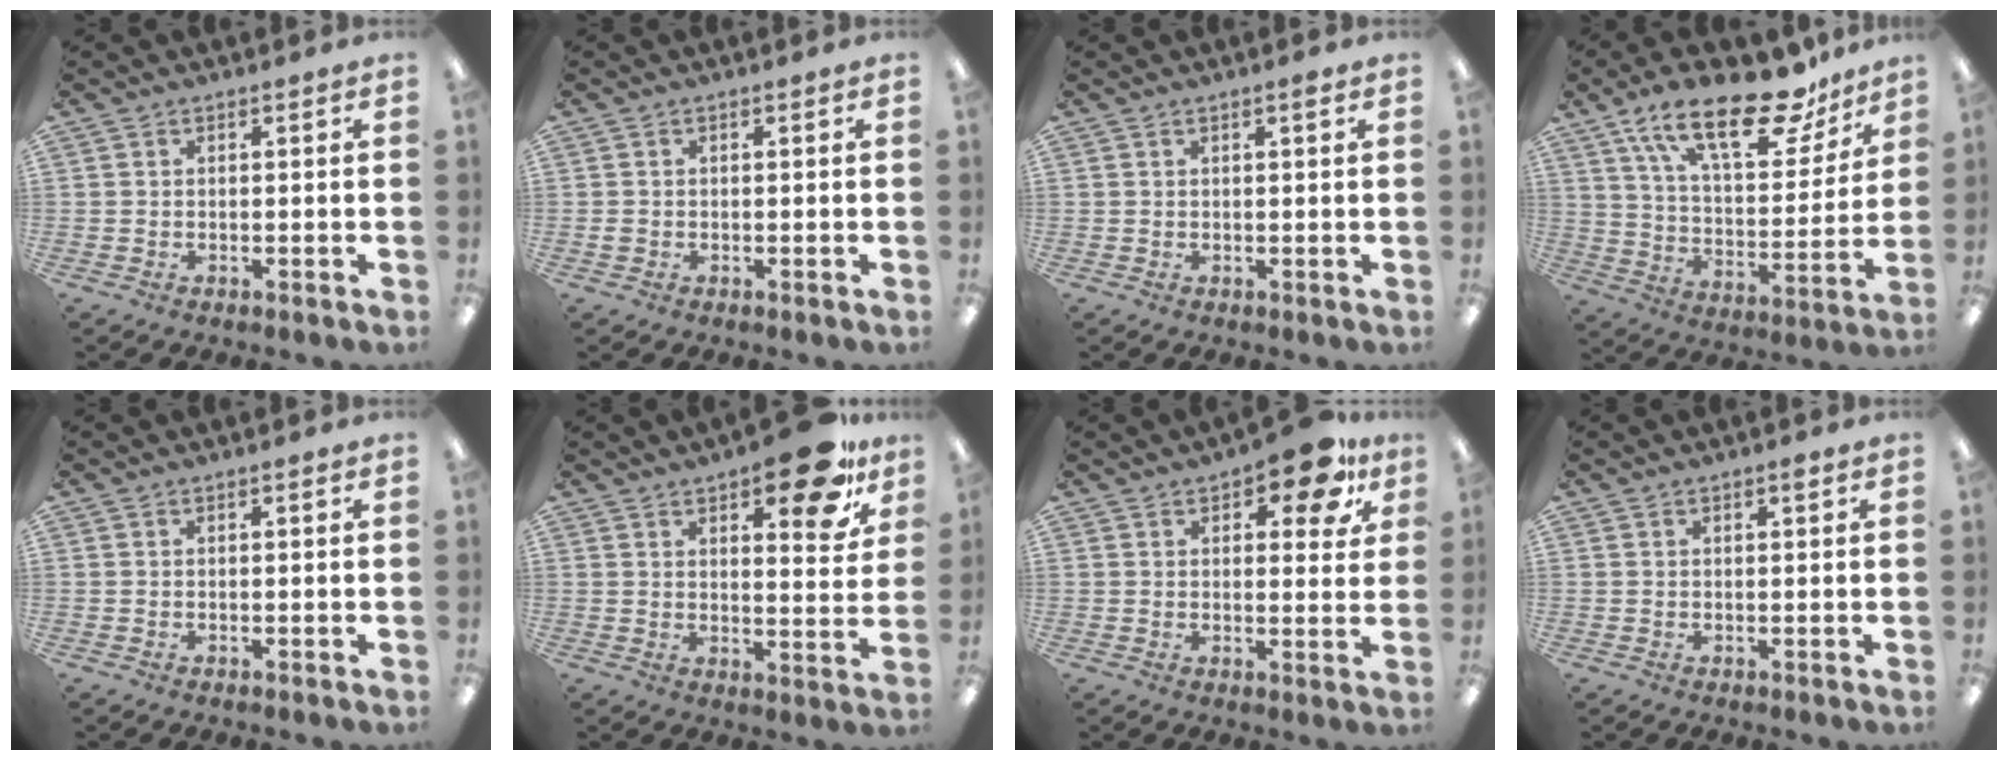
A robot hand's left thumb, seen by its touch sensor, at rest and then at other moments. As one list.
[{"total": 0.7, "force": [-0.1, 0.6, 0.3], "torque": [-0.005, 0.004, -0.004]}, {"total": 1.4, "force": [0.9, 0.2, 1.0], "torque": [-0.014, -0.001, 0.012]}, {"total": 23.4, "force": [15.6, 9.2, 14.7], "torque": [-0.233, -0.089, 0.265]}, {"total": 0.6, "force": [0.3, 0.1, 0.5], "torque": [-0.010, 0.002, 0.005]}, {"total": 14.2, "force": [9.5, 5.1, 9.3], "torque": [-0.113, -0.053, 0.152]}, {"total": 10.7, "force": [6.6, 4.5, 7.1], "torque": [-0.086, -0.026, 0.108]}, {"total": 1.5, "force": [1.0, 0.4, 1.0], "torque": [-0.014, -0.002, 0.014]}]